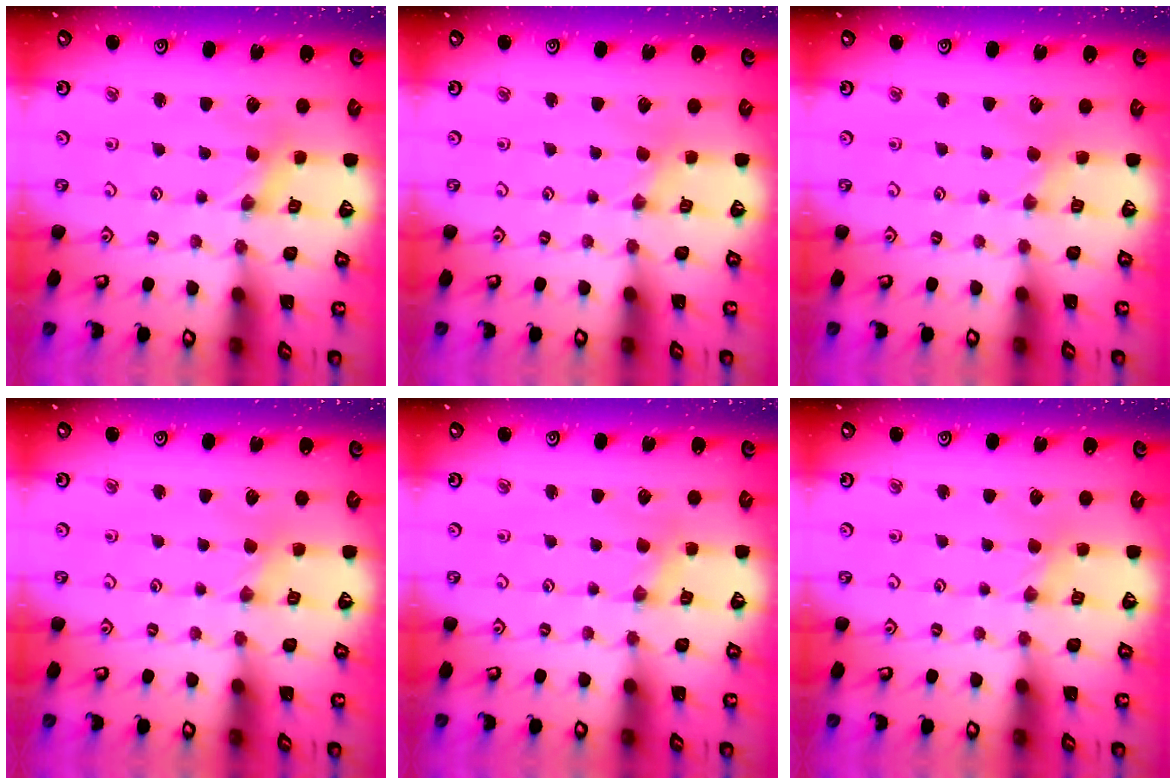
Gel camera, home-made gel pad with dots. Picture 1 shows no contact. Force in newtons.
{"total": 0.7, "press": 0.7, "slide": 0.1}
{"total": 2.4, "press": 2.4, "slide": 0.4}
{"total": 1.8, "press": 1.8, "slide": 0.4}
{"total": 1.6, "press": 1.6, "slide": 0.3}
{"total": 1.8, "press": 1.8, "slide": 0.4}